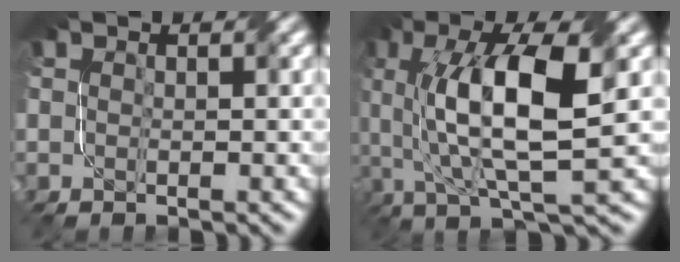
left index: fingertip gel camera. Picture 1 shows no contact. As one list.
[{"total": 11.0, "force": [1.1, 3.5, 10.4], "torque": [-0.180, 0.009, 0.025]}]